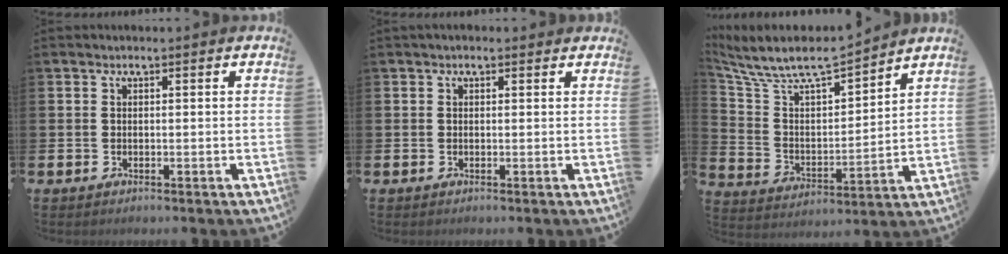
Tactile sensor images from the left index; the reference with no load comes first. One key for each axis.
{"total": 0.6, "fx": 0.3, "fy": 0.4, "fz": 0.3, "tx": -0.001, "ty": 0.006, "tz": 0.003}
{"total": 8.8, "fx": 8.2, "fy": 1.6, "fz": 2.8, "tx": -0.097, "ty": -0.061, "tz": 0.140}